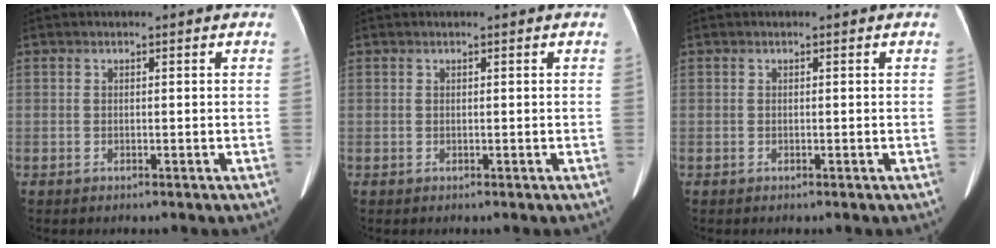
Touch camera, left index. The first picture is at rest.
{"total": 0.0}
{"total": 0.0}